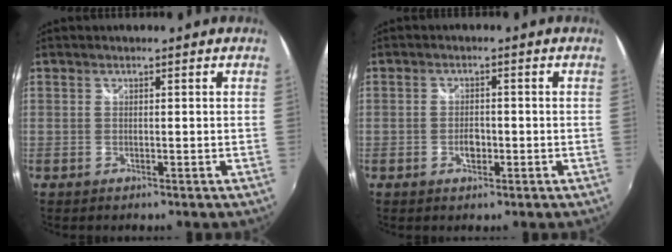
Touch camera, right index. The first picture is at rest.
{"total": 2.7, "force": [-0.9, 1.6, 1.9], "torque": [-0.034, 0.000, -0.016]}